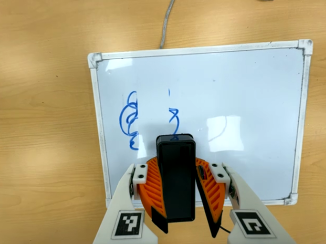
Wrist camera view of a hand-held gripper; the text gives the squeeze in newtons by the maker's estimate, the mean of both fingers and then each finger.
{"total": 9.9, "left": 10.5, "right": 9.4}